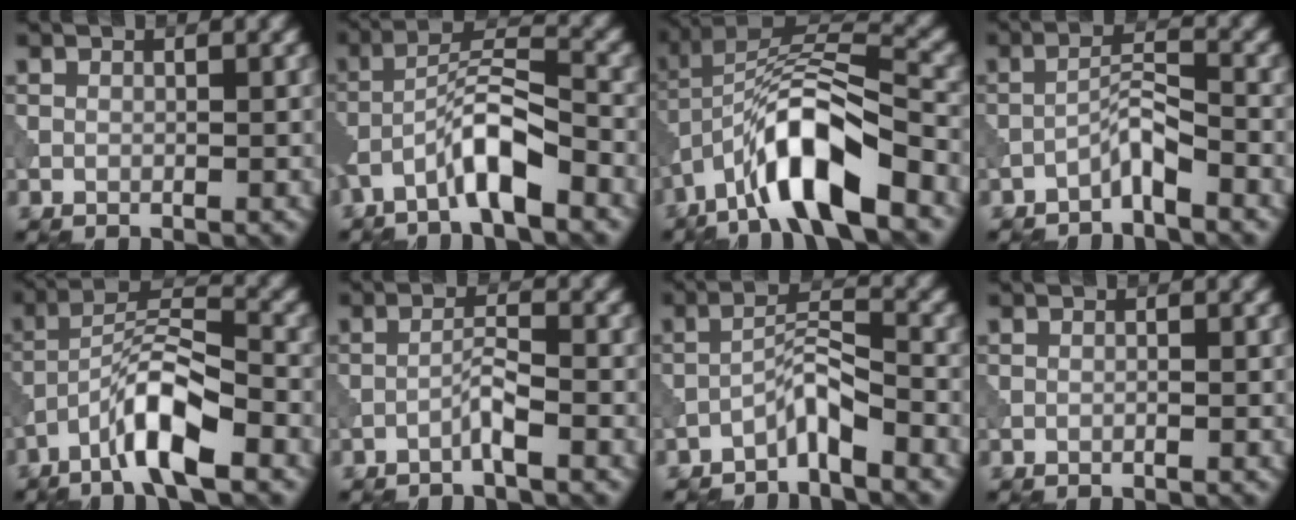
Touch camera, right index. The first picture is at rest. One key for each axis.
{"total": 5.9, "fx": -3.6, "fy": 1.1, "fz": 4.5, "tx": -0.084, "ty": 0.015, "tz": -0.073}
{"total": 10.5, "fx": -5.5, "fy": 3.1, "fz": 8.4, "tx": -0.152, "ty": 0.018, "tz": -0.105}
{"total": 2.5, "fx": -1.9, "fy": 0.2, "fz": 1.5, "tx": -0.030, "ty": 0.015, "tz": -0.040}
{"total": 7.1, "fx": -4.1, "fy": 1.6, "fz": 5.6, "tx": -0.102, "ty": 0.014, "tz": -0.080}
{"total": 1.9, "fx": -1.2, "fy": -0.1, "fz": 1.4, "tx": -0.028, "ty": 0.012, "tz": -0.027}
{"total": 3.1, "fx": -2.4, "fy": 0.4, "fz": 2.0, "tx": -0.036, "ty": 0.018, "tz": -0.048}
{"total": 0.0}